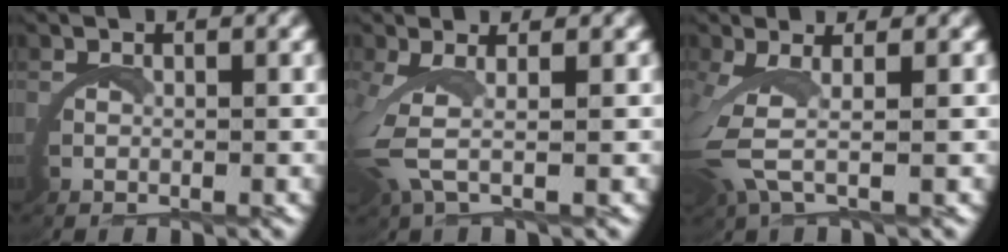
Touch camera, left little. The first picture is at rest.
{"total": 3.3, "force": [0.8, 0.8, 3.1], "torque": [-0.088, -0.008, 0.019]}
{"total": 3.6, "force": [0.9, 1.1, 3.4], "torque": [-0.097, -0.011, 0.021]}